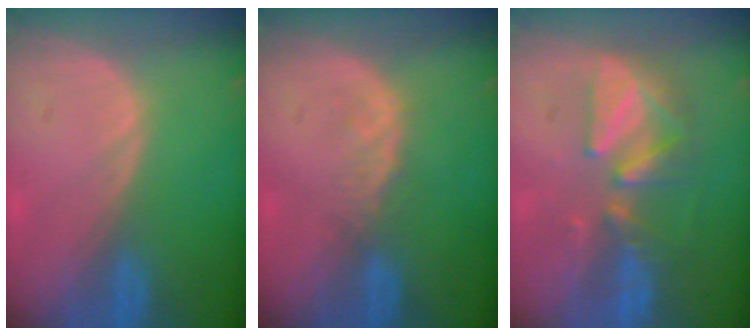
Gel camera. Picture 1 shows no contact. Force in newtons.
{"total": 1.9, "press": 1.9, "slide": 0.3}
{"total": 7.6, "press": 7.3, "slide": 1.8}